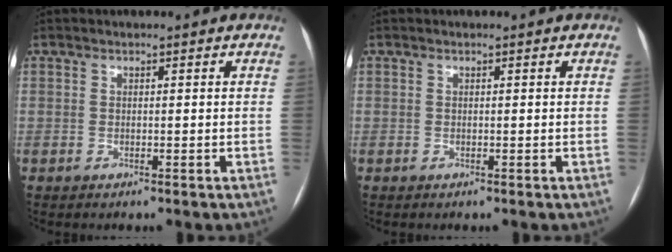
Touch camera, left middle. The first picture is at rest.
{"total": 0.0}